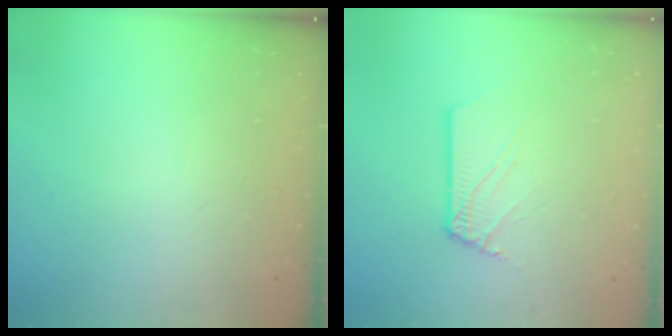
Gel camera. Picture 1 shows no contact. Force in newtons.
{"total": 2.5, "press": 2.5, "slide": 0.3}